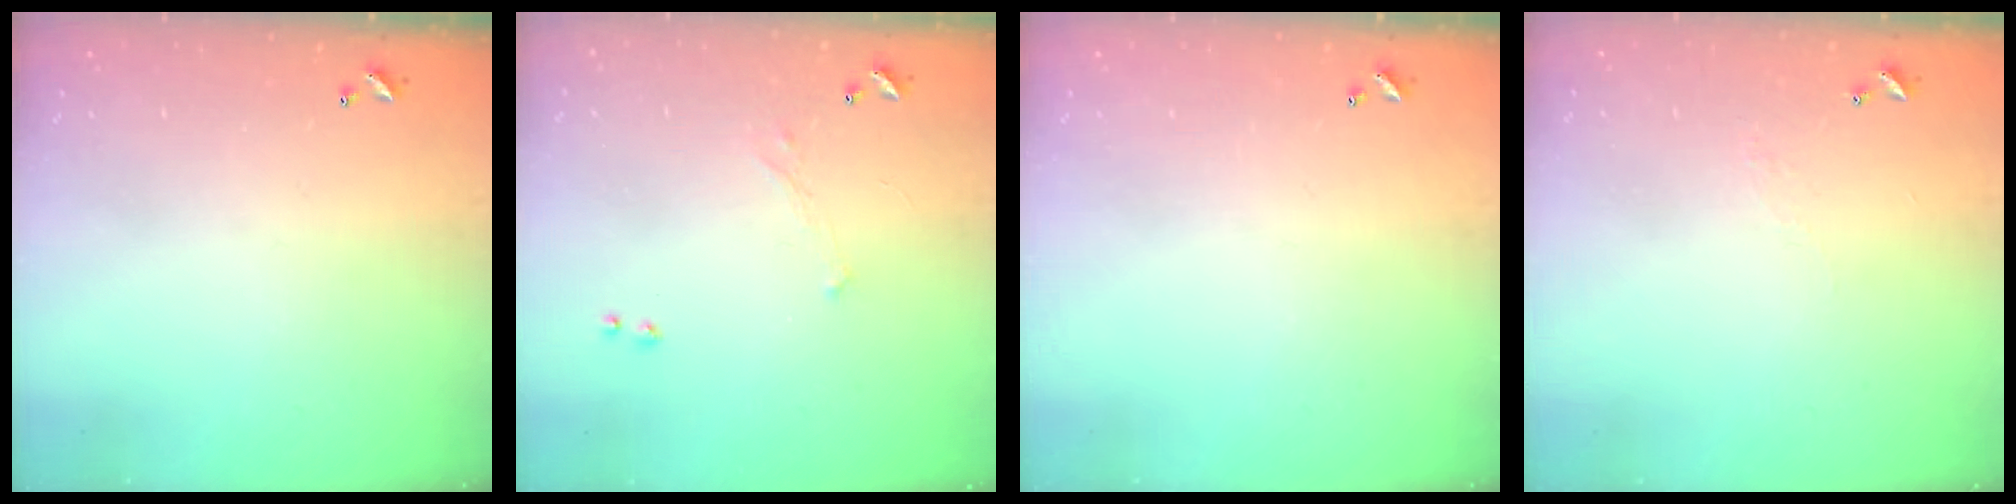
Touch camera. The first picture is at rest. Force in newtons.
{"total": 0.7, "press": 0.3, "slide": 0.6}
{"total": 0.0}
{"total": 3.1, "press": 3.0, "slide": 0.6}